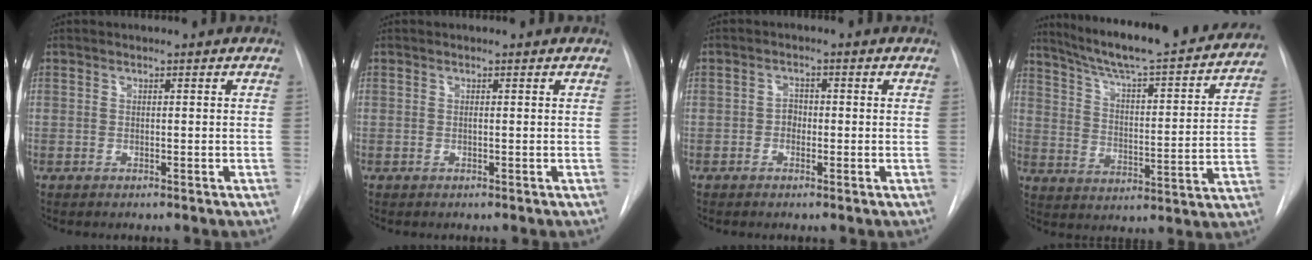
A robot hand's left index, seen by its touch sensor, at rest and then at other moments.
{"total": 0.0}
{"total": 1.7, "force": [-0.5, 1.3, 0.9], "torque": [-0.010, 0.006, -0.010]}
{"total": 27.4, "force": [24.3, 3.2, 12.4], "torque": [-0.191, -0.044, 0.321]}